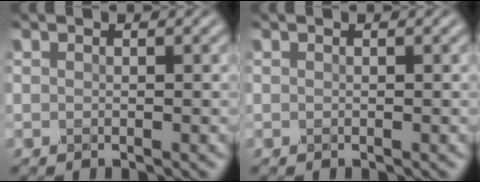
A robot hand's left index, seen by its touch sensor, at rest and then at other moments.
{"total": 0.0}